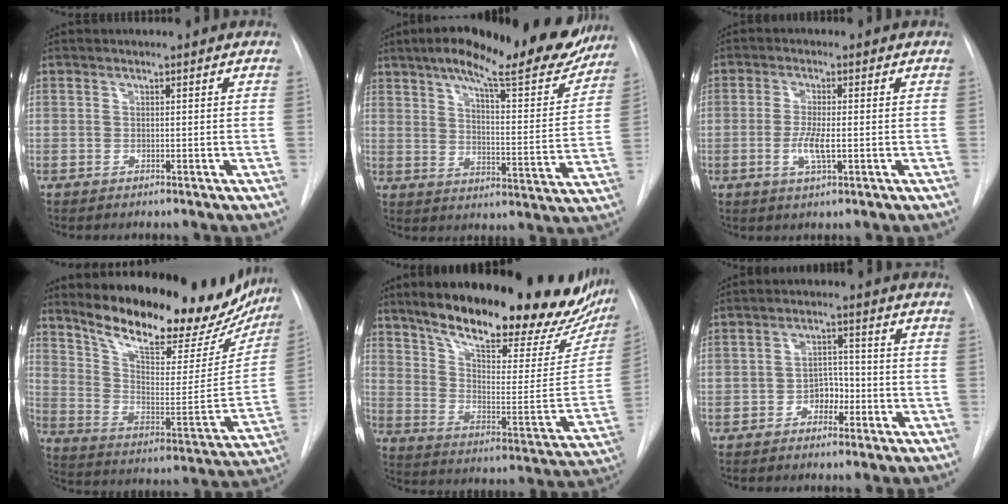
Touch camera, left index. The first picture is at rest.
{"total": 21.8, "force": [17.7, 4.5, 11.8], "torque": [-0.169, -0.014, 0.230]}
{"total": 4.1, "force": [-0.9, 0.7, 3.9], "torque": [-0.083, -0.008, -0.015]}
{"total": 25.0, "force": [21.2, 7.3, 11.0], "torque": [-0.162, -0.045, 0.296]}
{"total": 28.8, "force": [22.8, 7.7, 15.7], "torque": [-0.239, -0.039, 0.309]}
{"total": 3.7, "force": [-1.8, 2.4, 2.2], "torque": [-0.029, 0.009, -0.032]}